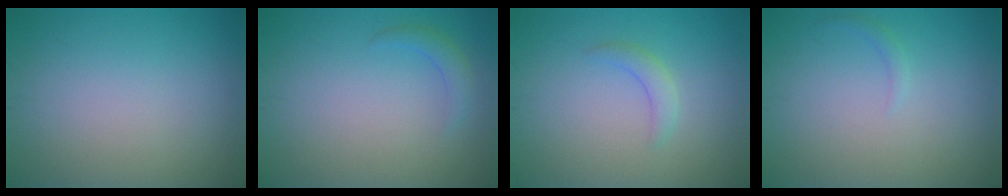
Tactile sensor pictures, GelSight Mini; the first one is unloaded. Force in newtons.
{"total": 1.4, "press": 1.4, "slide": 0.0}
{"total": 1.6, "press": 1.6, "slide": 0.2}
{"total": 0.7, "press": 0.7, "slide": 0.1}